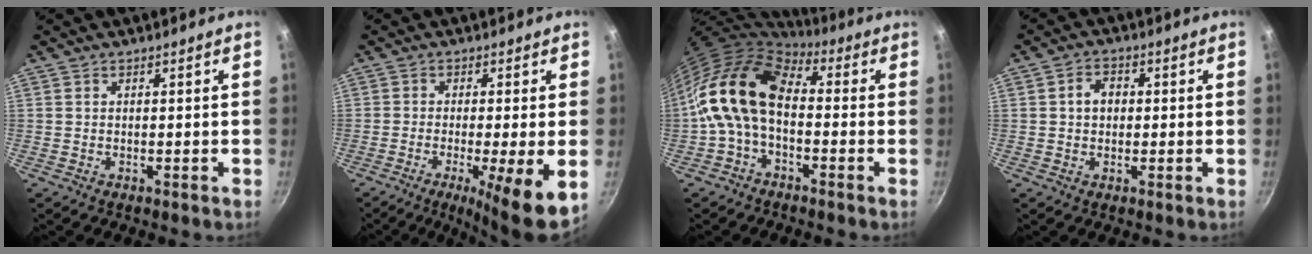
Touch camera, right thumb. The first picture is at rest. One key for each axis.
{"total": 10.8, "fx": -3.1, "fy": 1.5, "fz": 10.2, "tx": -0.161, "ty": -0.006, "tz": -0.045}
{"total": 13.3, "fx": -0.8, "fy": 8.3, "fz": 10.4, "tx": -0.171, "ty": 0.035, "tz": -0.033}
{"total": 4.1, "fx": 0.4, "fy": 3.2, "fz": 2.5, "tx": -0.023, "ty": 0.008, "tz": 0.001}